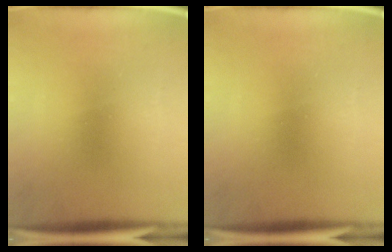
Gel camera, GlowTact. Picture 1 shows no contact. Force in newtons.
{"total": 0.0}